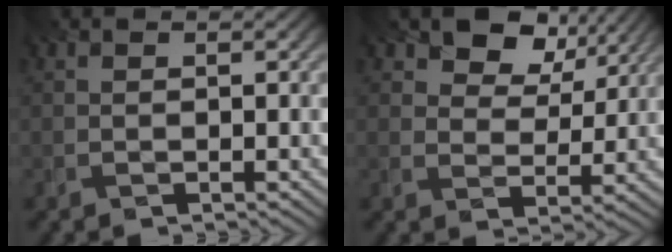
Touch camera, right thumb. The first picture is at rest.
{"total": 6.1, "force": [3.9, 3.9, 2.7], "torque": [-0.047, -0.005, 0.061]}